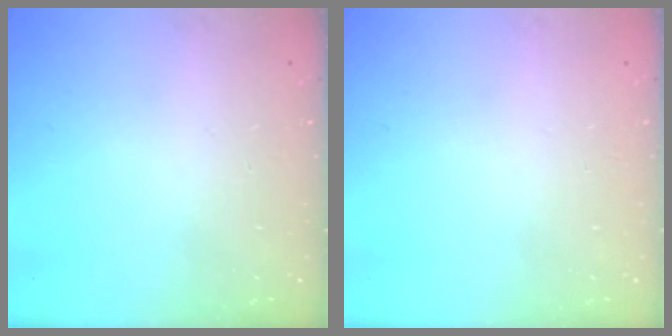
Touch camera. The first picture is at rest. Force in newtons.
{"total": 0.0}